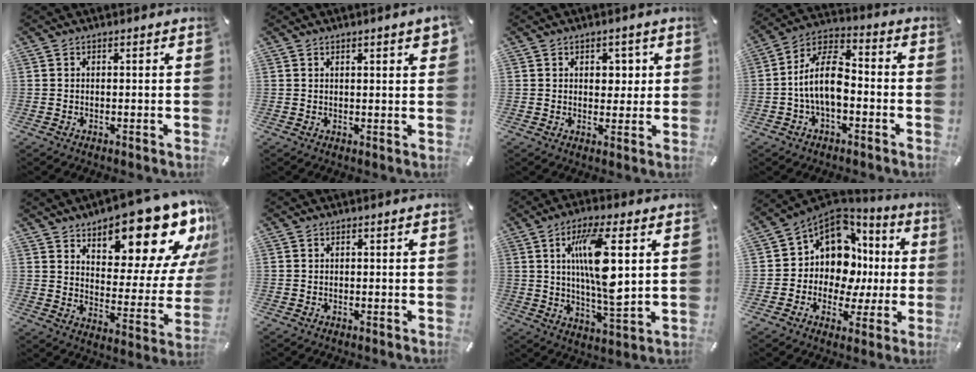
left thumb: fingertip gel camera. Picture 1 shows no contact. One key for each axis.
{"total": 2.2, "fx": 1.3, "fy": 0.3, "fz": 1.8, "tx": -0.036, "ty": 0.000, "tz": 0.022}
{"total": 4.1, "fx": 1.1, "fy": 3.2, "fz": 2.4, "tx": -0.012, "ty": -0.007, "tz": 0.008}
{"total": 12.8, "fx": -2.7, "fy": 6.9, "fz": 10.4, "tx": -0.207, "ty": 0.016, "tz": -0.048}
{"total": 19.5, "fx": 14.0, "fy": 8.5, "fz": 10.7, "tx": -0.125, "ty": -0.116, "tz": 0.232}
{"total": 0.0}
{"total": 14.8, "fx": 3.5, "fy": 3.9, "fz": 13.8, "tx": -0.270, "ty": -0.019, "tz": 0.048}
{"total": 12.1, "fx": 2.1, "fy": 10.3, "fz": 6.1, "tx": -0.123, "ty": -0.039, "tz": 0.044}